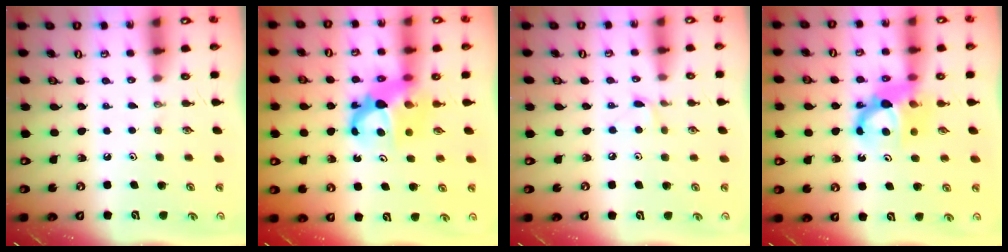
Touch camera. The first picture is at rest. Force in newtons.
{"total": 7.1, "press": 7.1, "slide": 0.5}
{"total": 4.4, "press": 4.3, "slide": 0.5}
{"total": 9.1, "press": 9.1, "slide": 0.8}